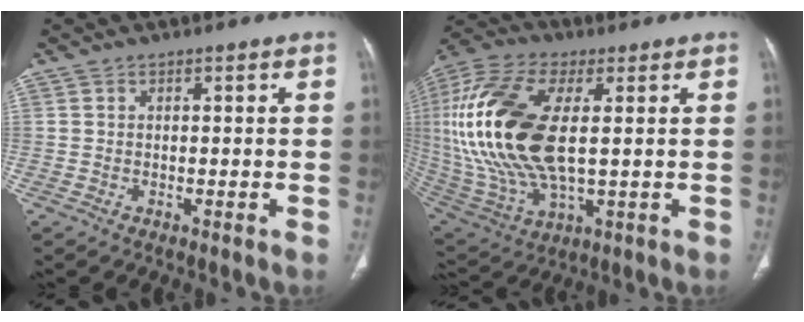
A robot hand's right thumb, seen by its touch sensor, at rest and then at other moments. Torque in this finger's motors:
{"motor_torque": [2.48, 2.52, 1.78, -0.99, 0.87]}